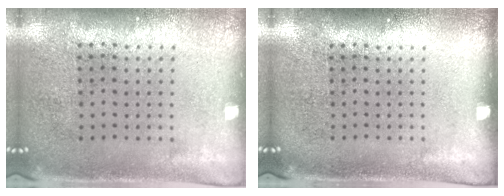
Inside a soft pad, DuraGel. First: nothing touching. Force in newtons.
{"total": 0.0}